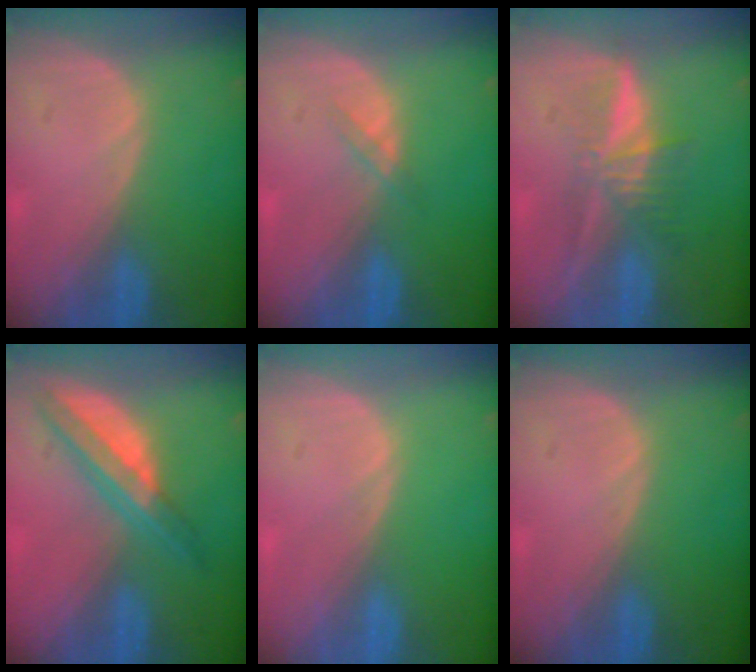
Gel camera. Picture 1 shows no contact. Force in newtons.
{"total": 1.3, "press": 1.3, "slide": 0.2}
{"total": 5.5, "press": 5.2, "slide": 1.7}
{"total": 6.6, "press": 5.8, "slide": 3.1}
{"total": 0.0}
{"total": 0.0}